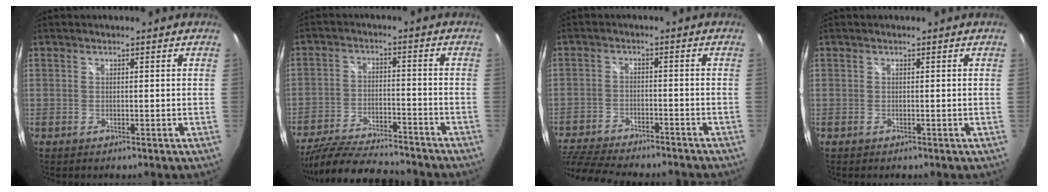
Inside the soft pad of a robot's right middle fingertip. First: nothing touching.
{"total": 18.3, "force": [-15.9, 4.1, 8.0], "torque": [-0.167, -0.026, -0.250]}
{"total": 17.1, "force": [-14.6, 4.7, 7.6], "torque": [-0.176, -0.028, -0.228]}
{"total": 0.0}